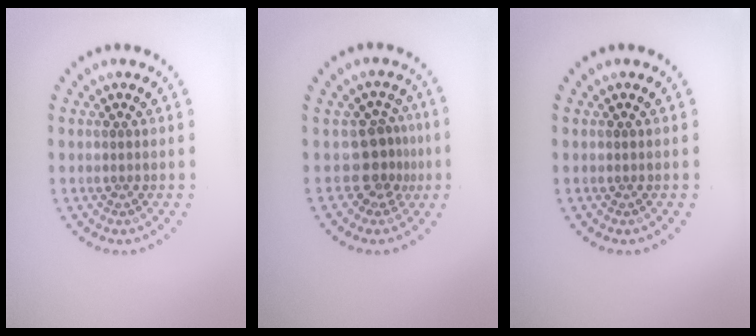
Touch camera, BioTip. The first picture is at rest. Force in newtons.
{"total": 2.8, "press": 2.1, "slide": 1.9}
{"total": 0.0}